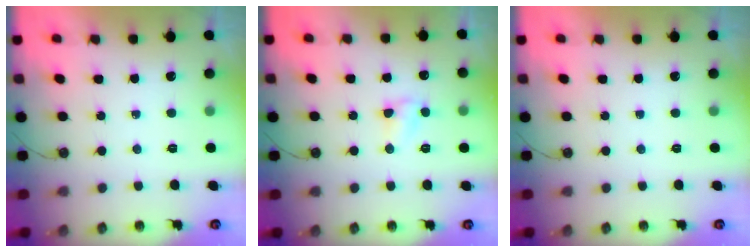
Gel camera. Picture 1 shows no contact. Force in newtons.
{"total": 4.4, "press": 4.3, "slide": 0.6}
{"total": 0.0}